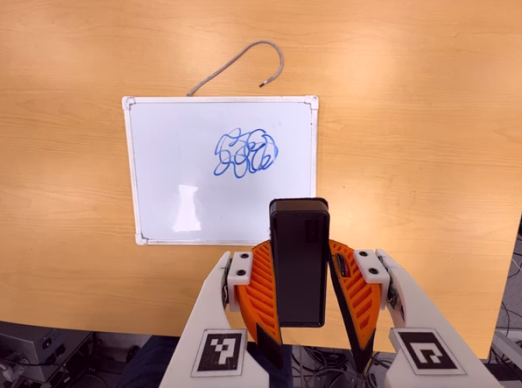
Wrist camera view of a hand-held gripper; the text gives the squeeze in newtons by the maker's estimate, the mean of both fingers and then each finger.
{"total": 6.1, "left": 5.4, "right": 6.8}